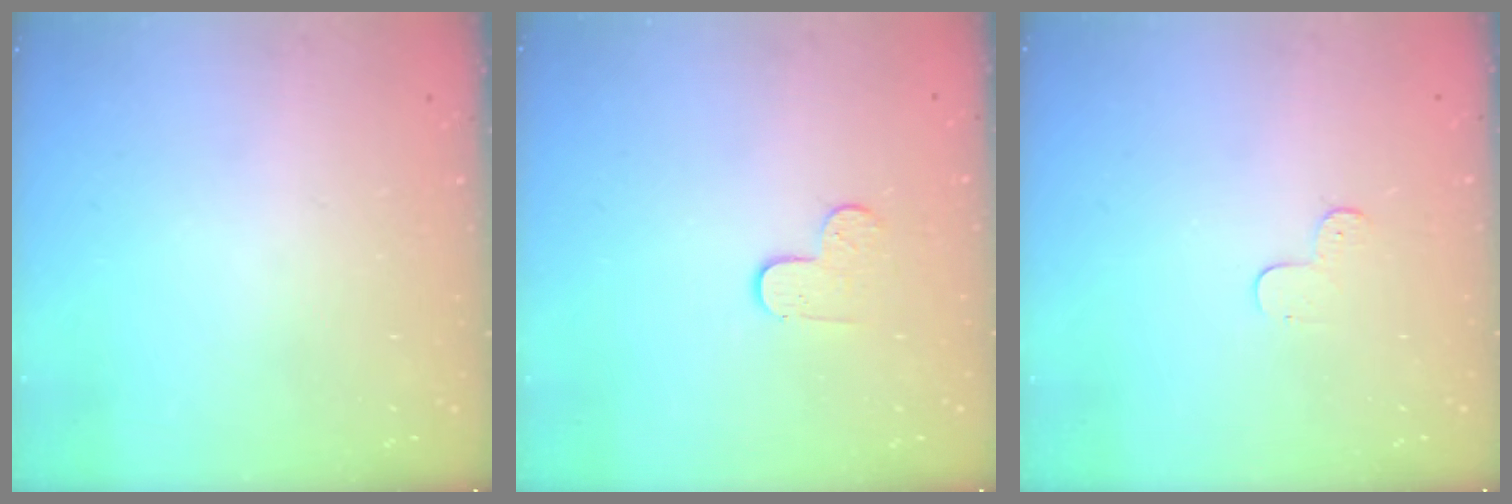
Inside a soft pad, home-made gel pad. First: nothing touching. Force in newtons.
{"total": 5.3, "press": 5.3, "slide": 0.4}
{"total": 3.9, "press": 3.9, "slide": 0.4}